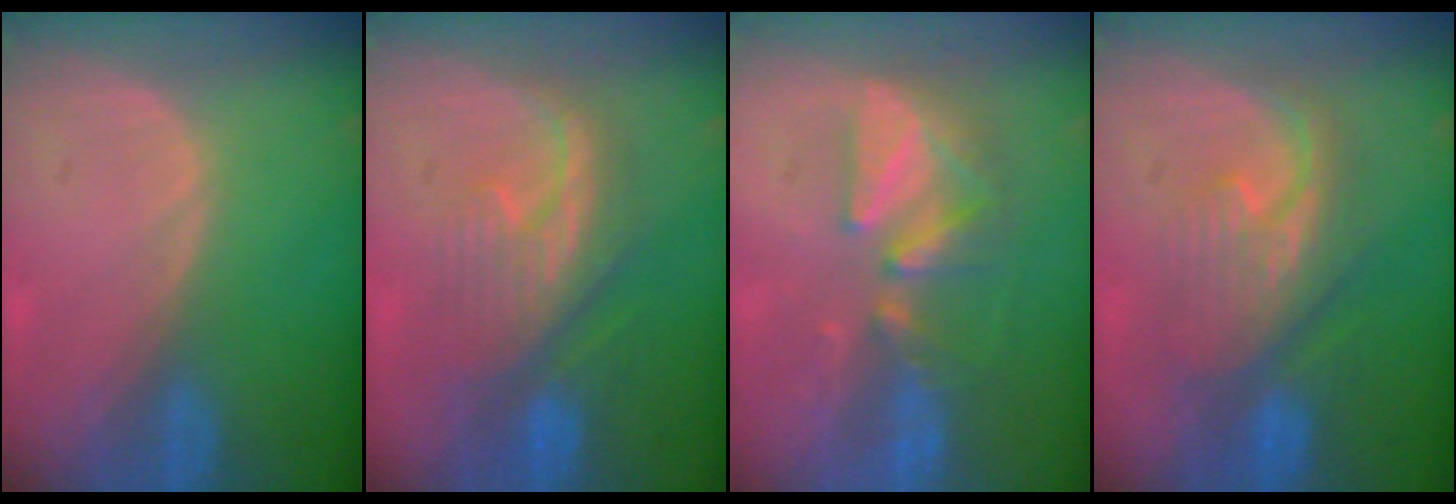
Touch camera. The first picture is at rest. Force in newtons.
{"total": 7.9, "press": 7.9, "slide": 1.1}
{"total": 8.1, "press": 7.5, "slide": 3.1}
{"total": 8.2, "press": 8.1, "slide": 1.4}